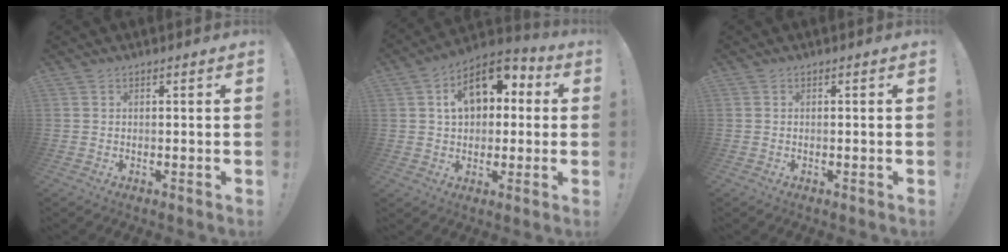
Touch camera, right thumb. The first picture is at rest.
{"total": 14.5, "force": [4.8, 9.9, 9.4], "torque": [-0.132, -0.010, 0.089]}
{"total": 0.0}